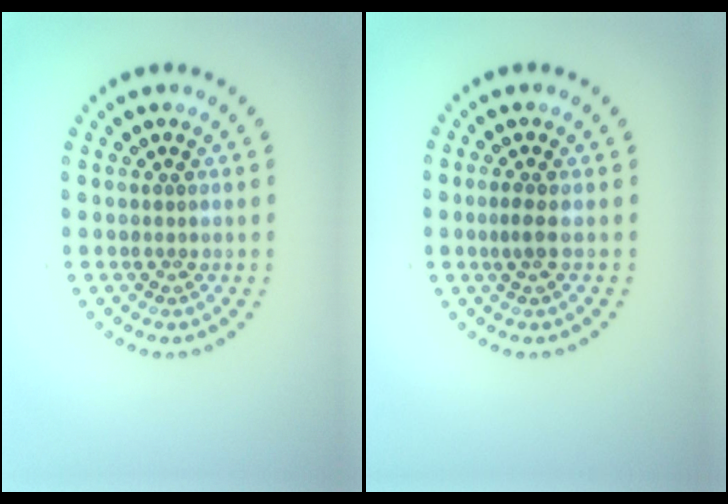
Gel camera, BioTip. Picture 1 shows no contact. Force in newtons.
{"total": 1.2, "press": 1.0, "slide": 0.7}